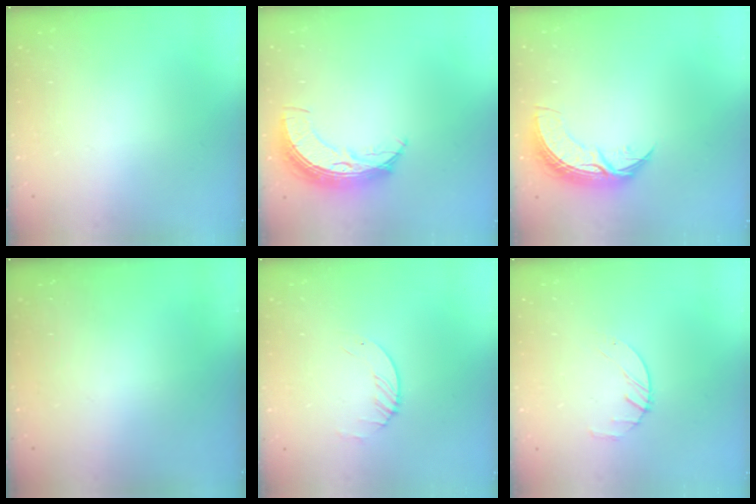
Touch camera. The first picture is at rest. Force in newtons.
{"total": 9.4, "press": 9.4, "slide": 0.7}
{"total": 7.9, "press": 7.9, "slide": 0.6}
{"total": 0.0}
{"total": 1.6, "press": 1.6, "slide": 0.2}
{"total": 2.5, "press": 2.5, "slide": 0.4}